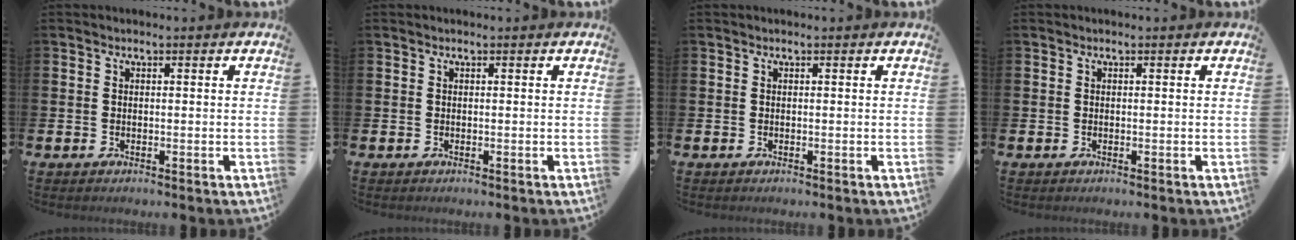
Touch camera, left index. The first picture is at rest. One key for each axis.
{"total": 0.0}
{"total": 0.0}
{"total": 0.0}